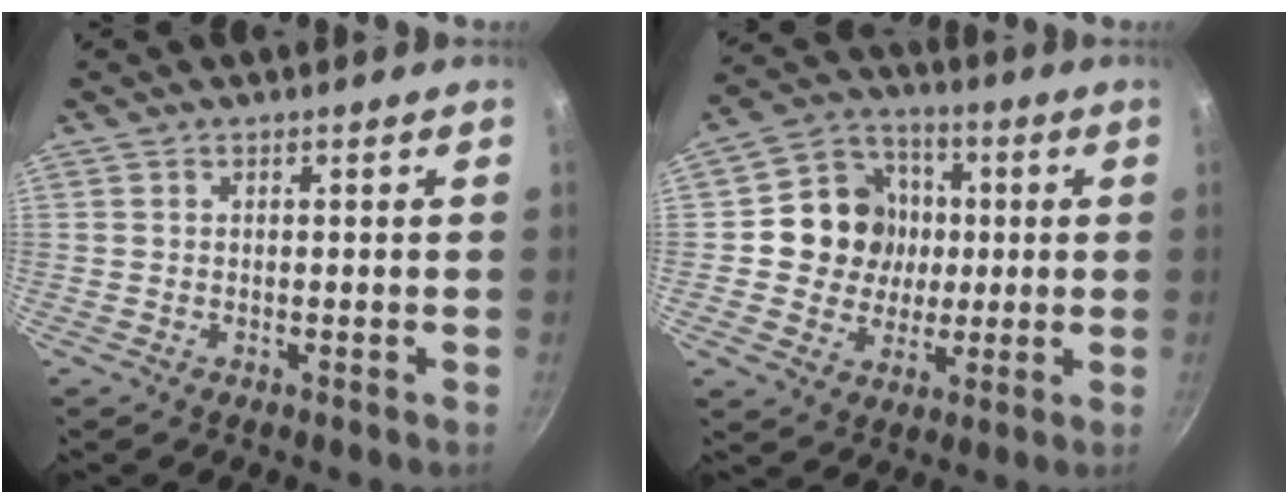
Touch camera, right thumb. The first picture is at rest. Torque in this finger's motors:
{"motor_torque": [0.84, 2.49, 0.77, -0.56, 0.08]}